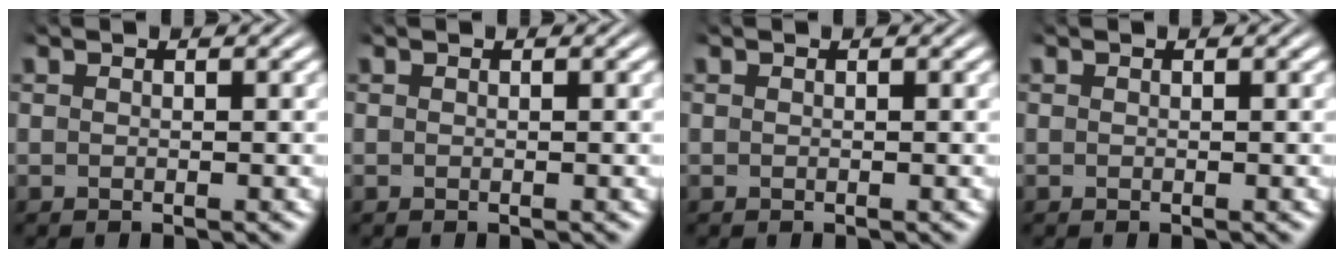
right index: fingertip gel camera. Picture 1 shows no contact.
{"total": 0.0}
{"total": 0.0}
{"total": 0.0}